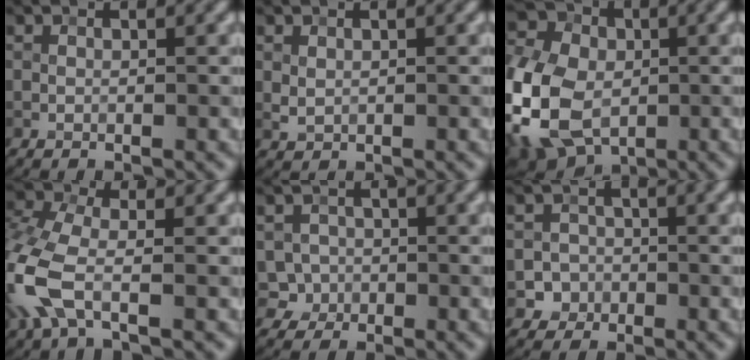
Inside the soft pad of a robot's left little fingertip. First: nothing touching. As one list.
[{"total": 0.8, "force": [0.3, 0.6, 0.4], "torque": [-0.013, 0.000, 0.012]}, {"total": 12.2, "force": [-3.7, 8.2, 8.3], "torque": [-0.199, -0.007, -0.082]}, {"total": 6.8, "force": [-2.3, 3.6, 5.3], "torque": [-0.149, 0.002, -0.062]}, {"total": 2.1, "force": [-0.1, 2.1, 0.2], "torque": [0.004, 0.000, 0.011]}, {"total": 2.1, "force": [-0.8, 2.0, 0.0], "torque": [0.023, 0.003, -0.018]}]